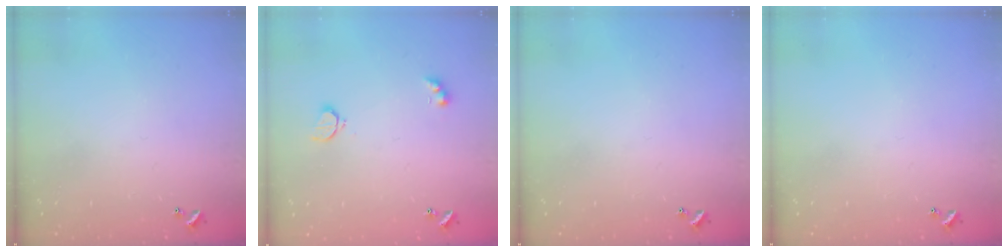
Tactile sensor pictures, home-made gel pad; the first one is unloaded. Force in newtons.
{"total": 3.3, "press": 3.3, "slide": 0.6}
{"total": 0.0}
{"total": 0.0}